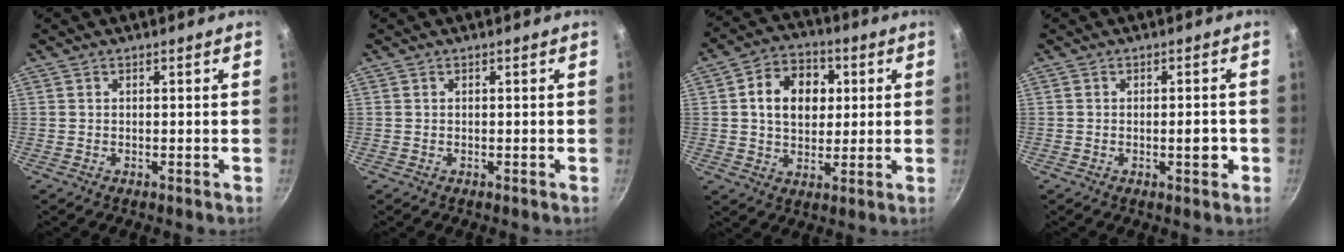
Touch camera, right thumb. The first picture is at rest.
{"total": 0.0}
{"total": 11.9, "force": [2.3, 9.0, 7.5], "torque": [-0.089, 0.008, 0.028]}
{"total": 3.5, "force": [-0.9, 1.2, 3.2], "torque": [-0.030, 0.009, -0.012]}